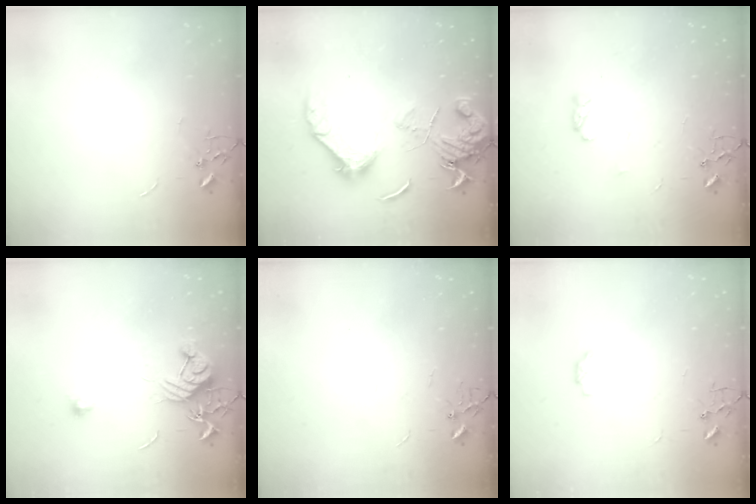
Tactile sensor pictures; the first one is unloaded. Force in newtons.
{"total": 15.8, "press": 15.8, "slide": 0.8}
{"total": 3.8, "press": 3.7, "slide": 0.6}
{"total": 10.9, "press": 10.9, "slide": 0.4}
{"total": 0.0}
{"total": 3.8, "press": 3.8, "slide": 0.6}